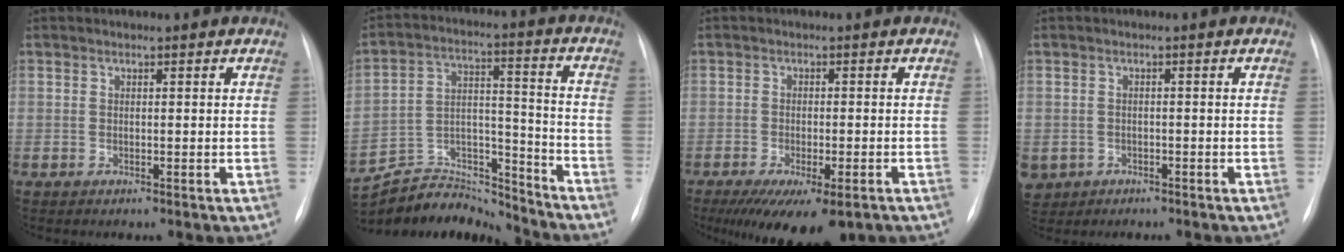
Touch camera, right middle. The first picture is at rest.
{"total": 15.4, "force": [-15.0, 2.9, 1.1], "torque": [-0.016, 0.044, -0.253]}
{"total": 11.5, "force": [-7.6, 3.9, 7.7], "torque": [-0.115, -0.017, -0.110]}
{"total": 4.2, "force": [-2.5, 3.4, 0.6], "torque": [-0.016, 0.003, -0.039]}